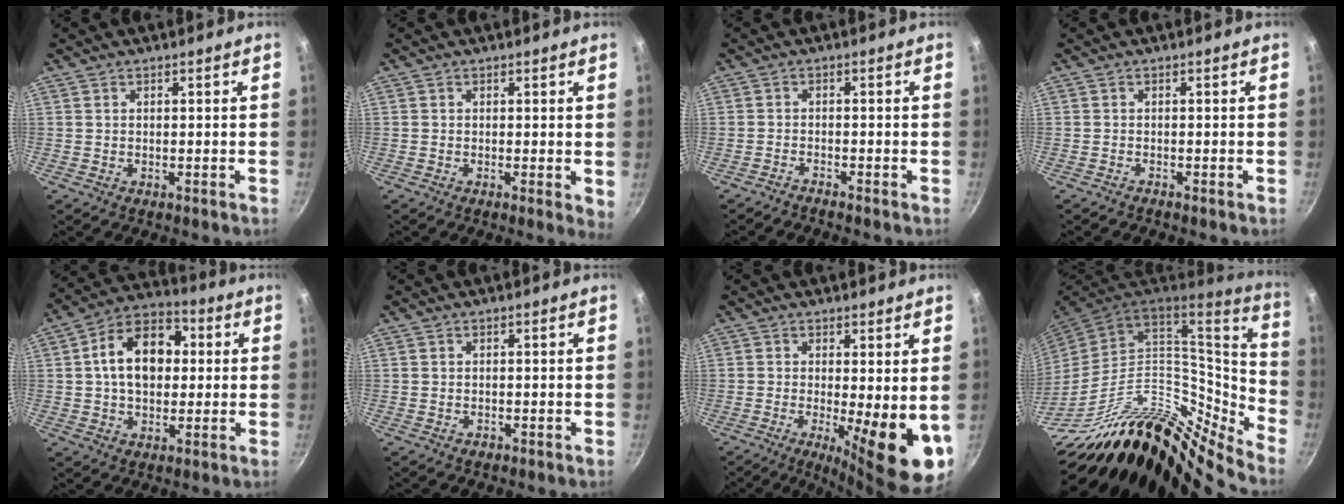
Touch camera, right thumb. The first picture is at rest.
{"total": 2.3, "force": [0.1, 0.9, 2.1], "torque": [-0.023, -0.006, -0.002]}
{"total": 1.6, "force": [-1.6, -0.2, 0.0], "torque": [-0.016, 0.018, -0.030]}
{"total": 0.5, "force": [-0.5, -0.1, 0.0], "torque": [-0.012, 0.007, -0.010]}
{"total": 14.3, "force": [1.7, 9.9, 10.1], "torque": [-0.126, 0.025, 0.009]}
{"total": 0.8, "force": [-0.5, 0.6, 0.2], "torque": [-0.005, 0.004, -0.007]}
{"total": 12.4, "force": [-1.9, 3.4, 11.8], "torque": [-0.146, -0.018, -0.020]}
{"total": 28.1, "force": [-16.1, 12.8, 19.1], "torque": [-0.236, 0.073, -0.282]}